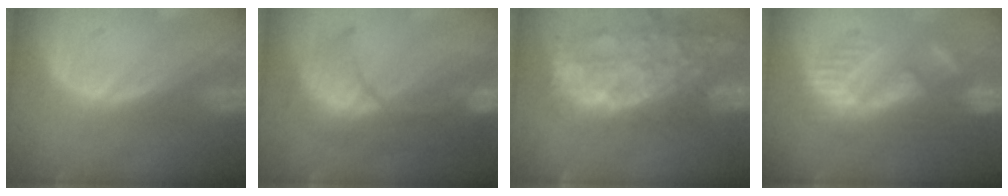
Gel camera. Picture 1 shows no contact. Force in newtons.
{"total": 10.5, "press": 9.2, "slide": 5.0}
{"total": 14.8, "press": 12.1, "slide": 8.6}
{"total": 9.7, "press": 9.3, "slide": 3.0}